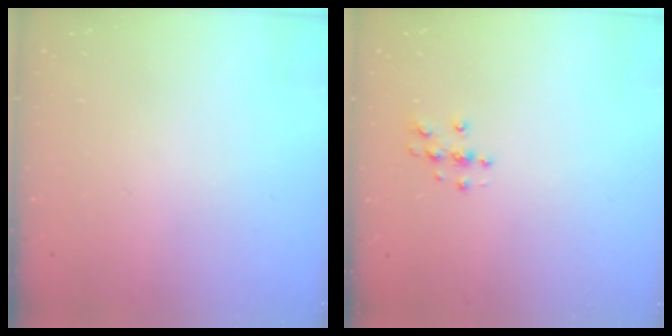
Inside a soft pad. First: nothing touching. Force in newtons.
{"total": 3.9, "press": 3.9, "slide": 0.4}